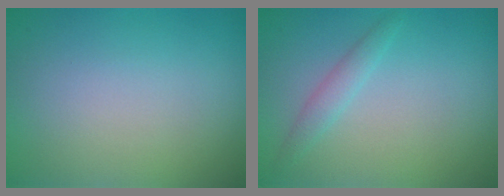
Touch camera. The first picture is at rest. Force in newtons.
{"total": 1.4, "press": 1.4, "slide": 0.0}